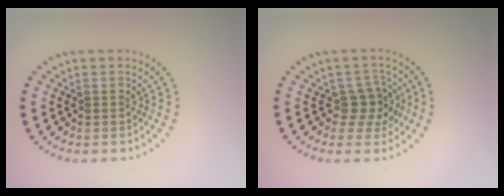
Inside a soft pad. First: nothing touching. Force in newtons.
{"total": 2.7, "press": 2.4, "slide": 1.3}